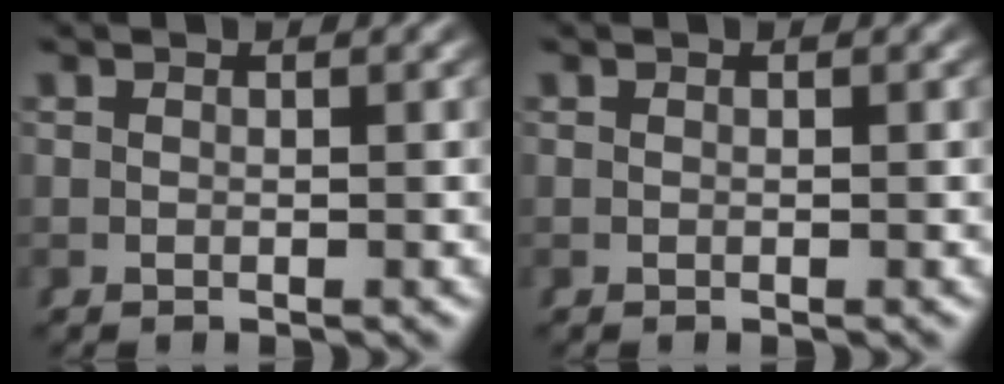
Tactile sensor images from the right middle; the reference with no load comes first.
{"total": 0.0}